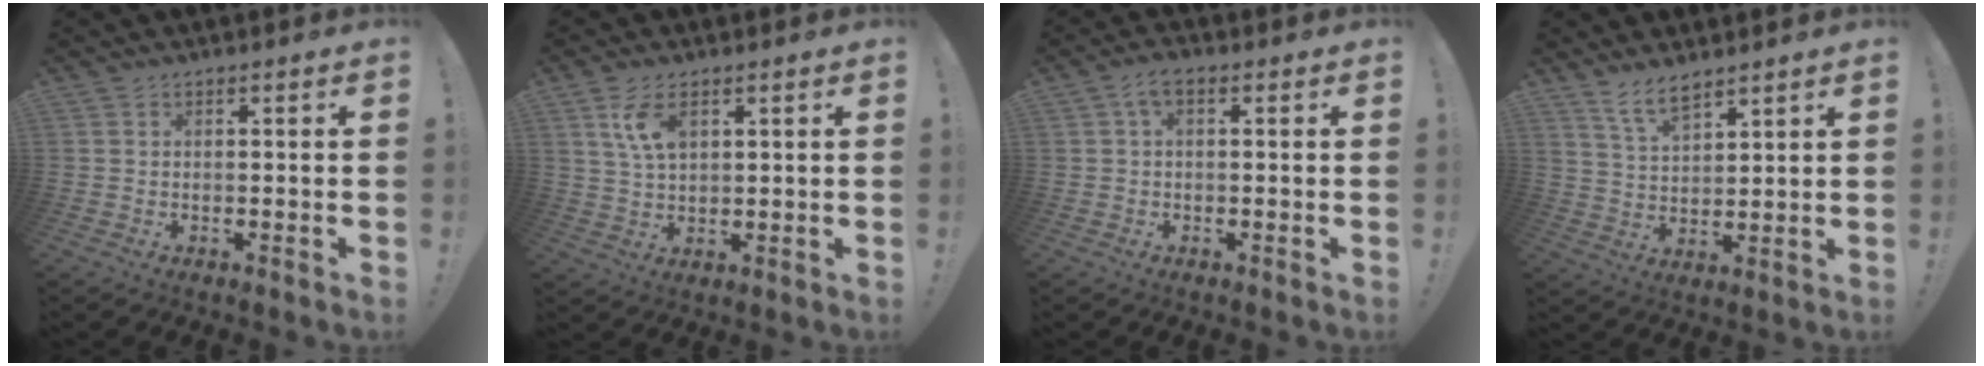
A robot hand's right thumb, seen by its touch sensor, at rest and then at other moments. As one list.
[{"total": 7.8, "force": [3.3, 4.0, 5.7], "torque": [-0.098, -0.008, 0.061]}, {"total": 3.4, "force": [0.7, 1.6, 2.9], "torque": [-0.055, 0.007, 0.012]}, {"total": 7.7, "force": [6.3, 2.5, 3.6], "torque": [-0.071, -0.033, 0.117]}]